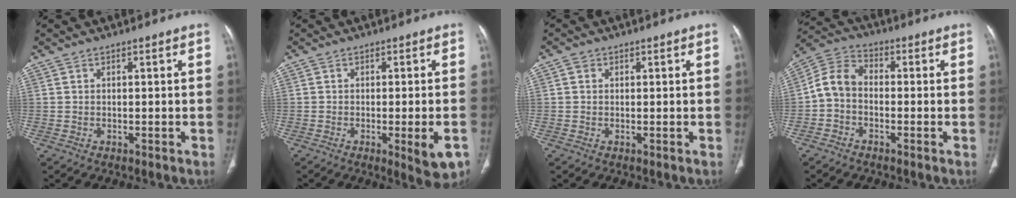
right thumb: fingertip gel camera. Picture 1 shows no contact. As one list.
[{"total": 7.0, "force": [-2.7, 1.7, 6.3], "torque": [-0.077, -0.001, -0.029]}, {"total": 1.1, "force": [0.4, 0.7, 0.8], "torque": [-0.021, 0.009, 0.010]}, {"total": 6.8, "force": [-1.3, 5.1, 4.4], "torque": [-0.074, 0.028, -0.043]}]